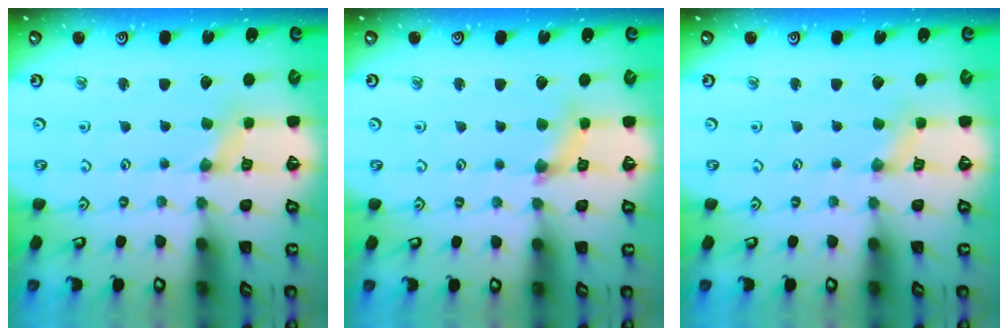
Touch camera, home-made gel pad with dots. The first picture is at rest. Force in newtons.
{"total": 4.0, "press": 4.0, "slide": 0.5}
{"total": 0.0}